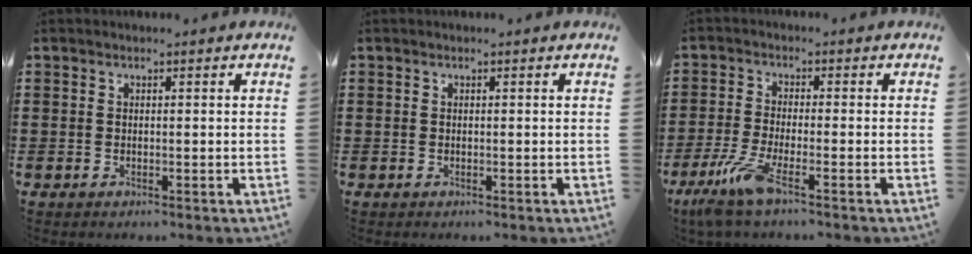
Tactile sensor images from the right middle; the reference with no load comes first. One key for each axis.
{"total": 0.0}
{"total": 6.2, "fx": -3.6, "fy": 1.0, "fz": 5.0, "tx": -0.122, "ty": -0.019, "tz": -0.071}